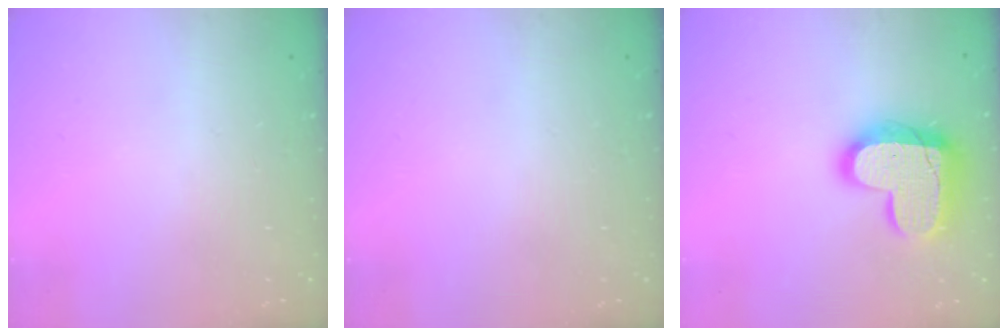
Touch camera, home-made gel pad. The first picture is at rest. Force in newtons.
{"total": 0.0}
{"total": 18.0, "press": 17.9, "slide": 1.3}